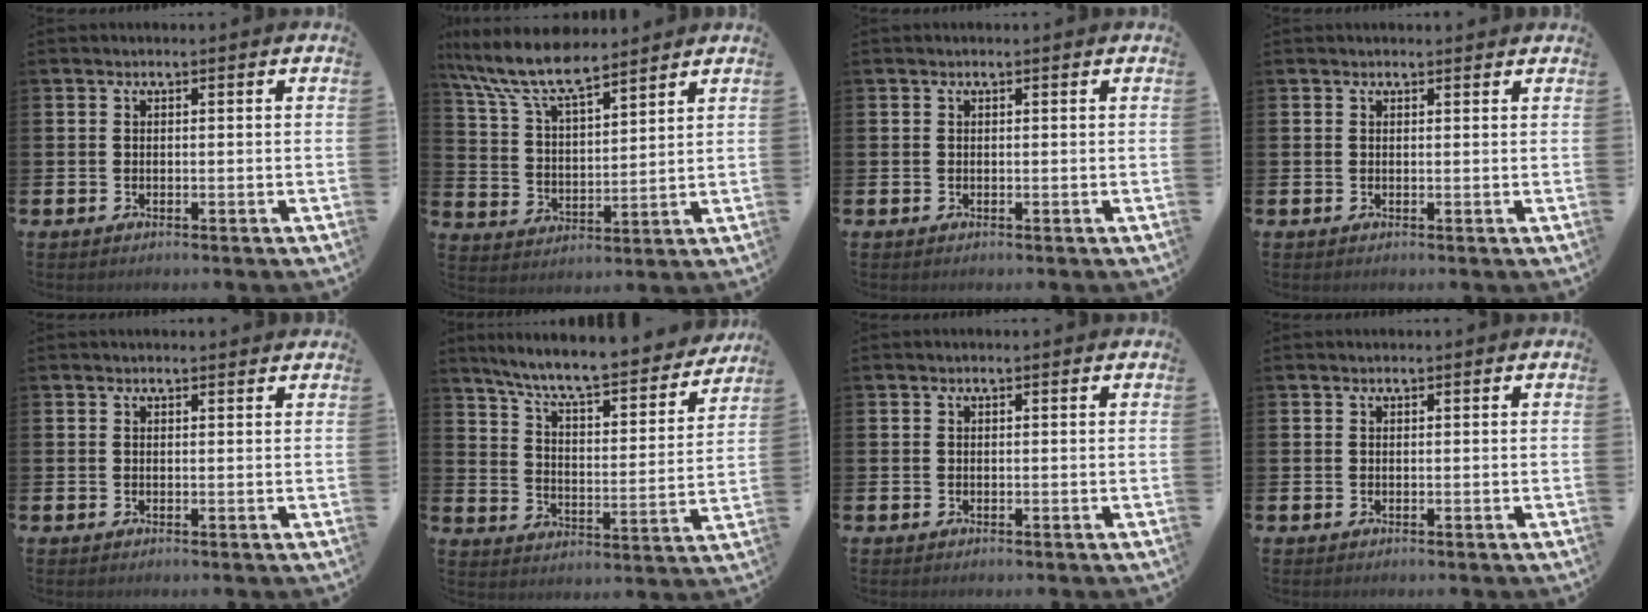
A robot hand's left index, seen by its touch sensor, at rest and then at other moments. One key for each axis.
{"total": 9.7, "fx": 8.4, "fy": 2.3, "fz": 4.2, "tx": -0.118, "ty": -0.037, "tz": 0.151}
{"total": 0.0}
{"total": 0.7, "fx": 0.7, "fy": 0.1, "fz": 0.1, "tx": 0.006, "ty": -0.002, "tz": 0.011}
{"total": 0.8, "fx": 0.8, "fy": 0.1, "fz": 0.2, "tx": 0.005, "ty": -0.001, "tz": 0.013}
{"total": 8.8, "fx": 8.1, "fy": 1.0, "fz": 3.3, "tx": -0.094, "ty": -0.060, "tz": 0.135}
{"total": 0.0}
{"total": 0.0}